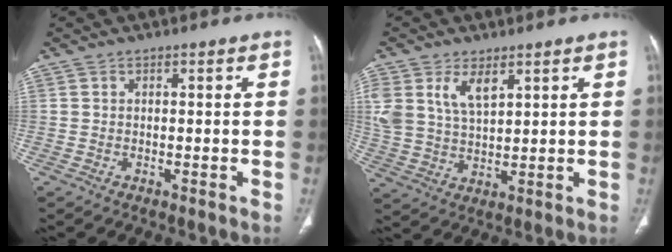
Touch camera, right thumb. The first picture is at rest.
{"total": 9.2, "force": [4.5, 5.0, 6.3], "torque": [-0.121, -0.010, 0.099]}